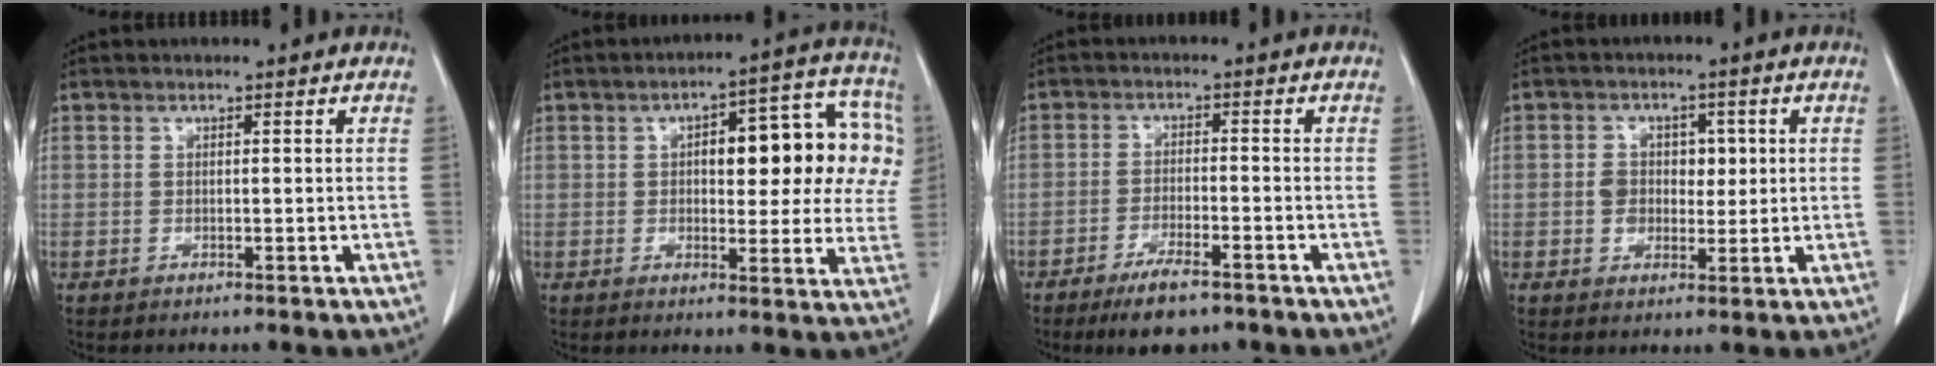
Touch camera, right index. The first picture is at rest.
{"total": 16.3, "force": [3.3, 6.2, 14.7], "torque": [-0.175, 0.044, 0.039]}
{"total": 6.5, "force": [-4.7, 1.8, 4.2], "torque": [-0.074, -0.008, -0.075]}
{"total": 5.0, "force": [0.5, 3.8, 3.1], "torque": [-0.040, 0.014, 0.012]}